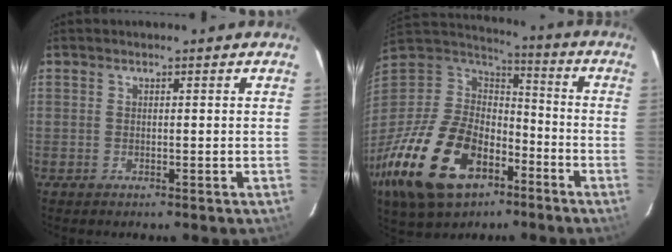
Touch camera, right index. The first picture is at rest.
{"total": 28.6, "force": [-14.7, 16.9, 17.8], "torque": [-0.400, -0.023, -0.246]}